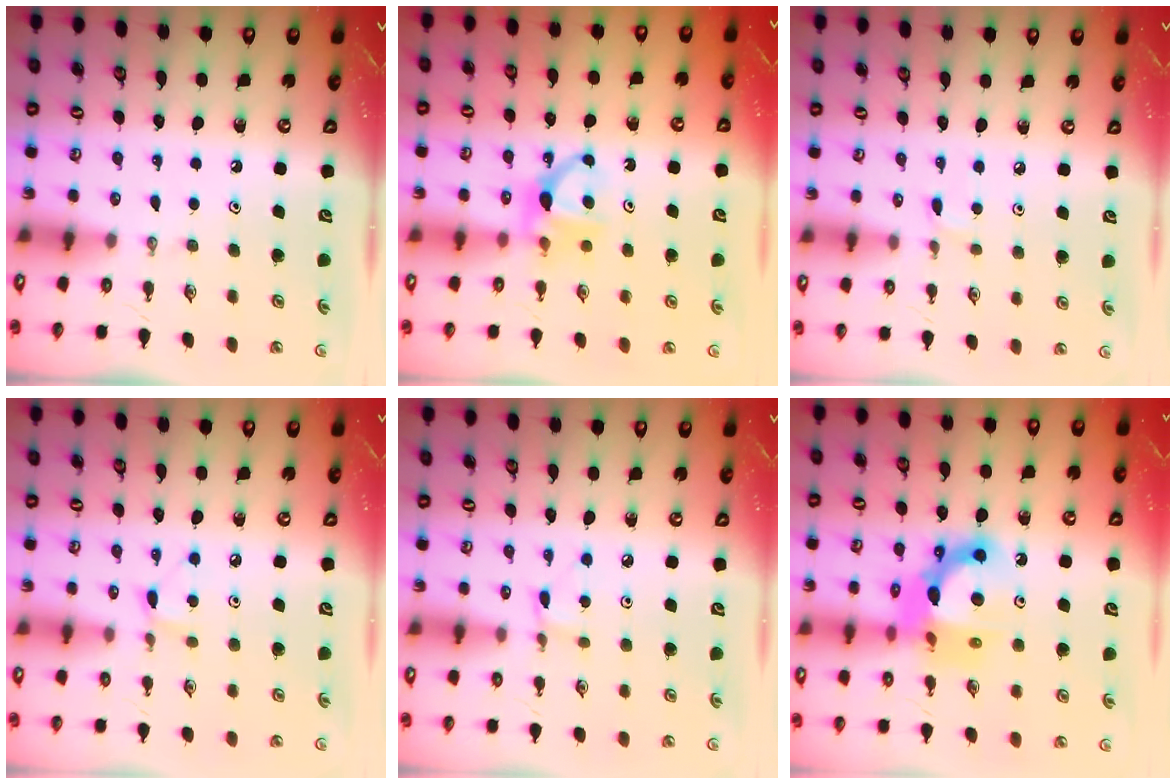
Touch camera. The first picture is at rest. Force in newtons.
{"total": 6.0, "press": 6.0, "slide": 0.7}
{"total": 2.2, "press": 2.2, "slide": 0.3}
{"total": 4.7, "press": 4.7, "slide": 0.7}
{"total": 2.5, "press": 2.4, "slide": 0.3}
{"total": 13.7, "press": 13.6, "slide": 1.2}